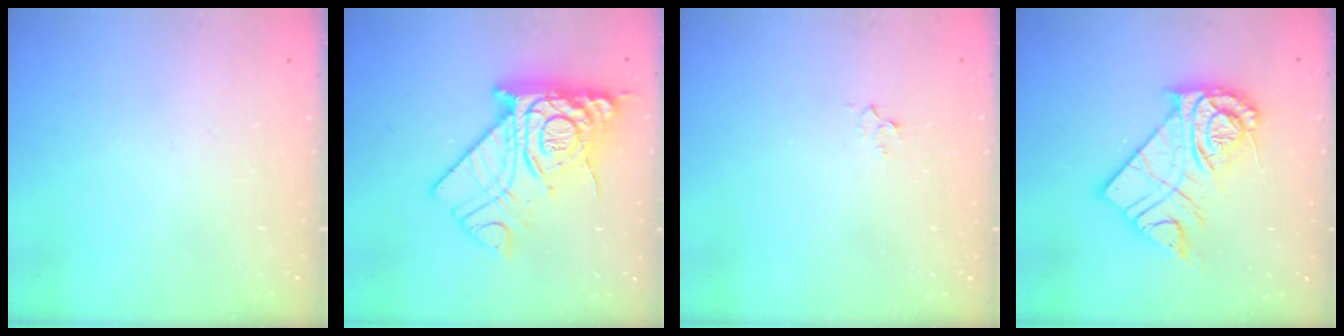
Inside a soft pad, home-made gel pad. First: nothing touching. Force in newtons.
{"total": 21.4, "press": 21.3, "slide": 2.0}
{"total": 3.0, "press": 3.0, "slide": 0.5}
{"total": 15.9, "press": 15.9, "slide": 1.3}